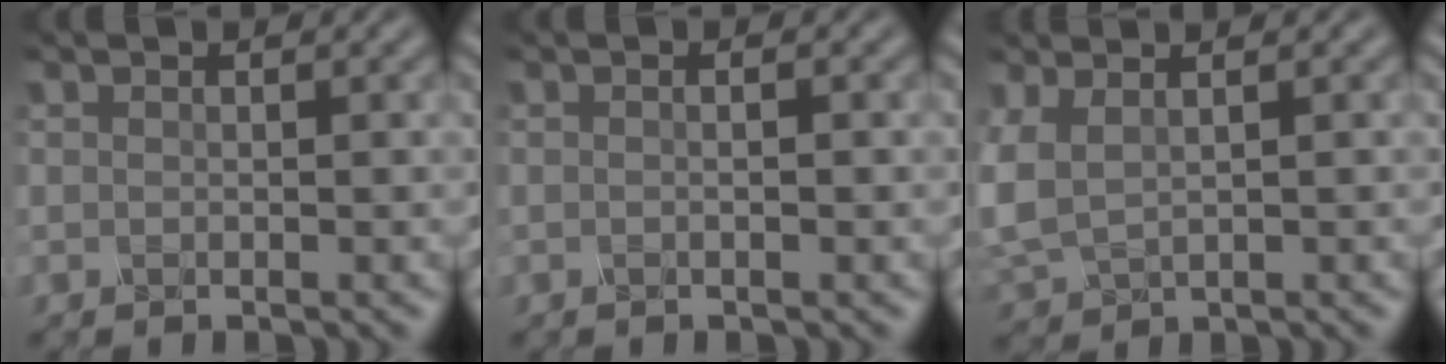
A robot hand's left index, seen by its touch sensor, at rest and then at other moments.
{"total": 2.3, "force": [0.7, 1.2, 1.8], "torque": [-0.001, 0.005, -0.017]}
{"total": 4.3, "force": [1.2, 2.6, 3.2], "torque": [-0.083, 0.010, 0.034]}